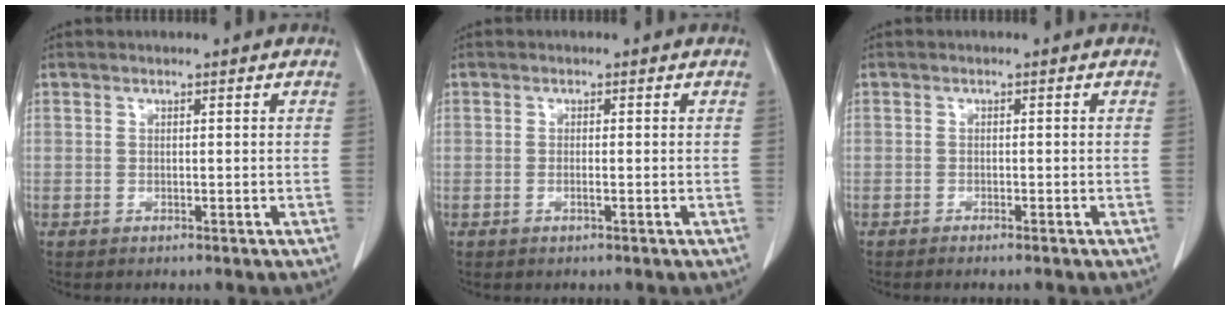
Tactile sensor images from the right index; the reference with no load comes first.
{"total": 0.7, "force": [-0.3, 0.0, 0.7], "torque": [-0.013, 0.000, -0.005]}
{"total": 1.6, "force": [-1.3, 0.1, 0.9], "torque": [-0.014, -0.003, -0.015]}